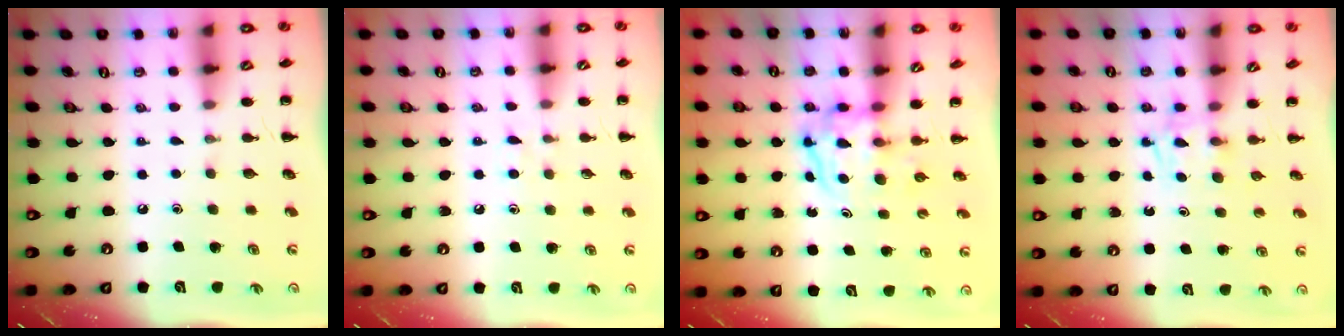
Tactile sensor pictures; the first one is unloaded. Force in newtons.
{"total": 3.5, "press": 3.2, "slide": 1.6}
{"total": 4.0, "press": 4.0, "slide": 0.3}
{"total": 2.7, "press": 2.4, "slide": 1.1}